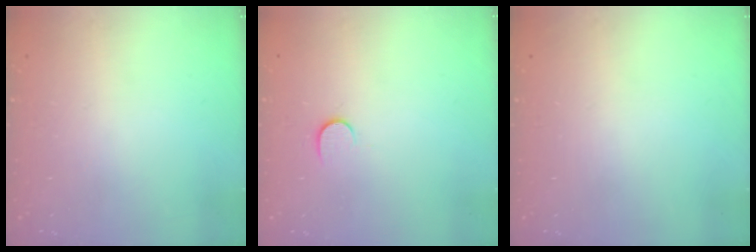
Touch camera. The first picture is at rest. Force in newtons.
{"total": 5.7, "press": 5.6, "slide": 0.7}
{"total": 0.0}